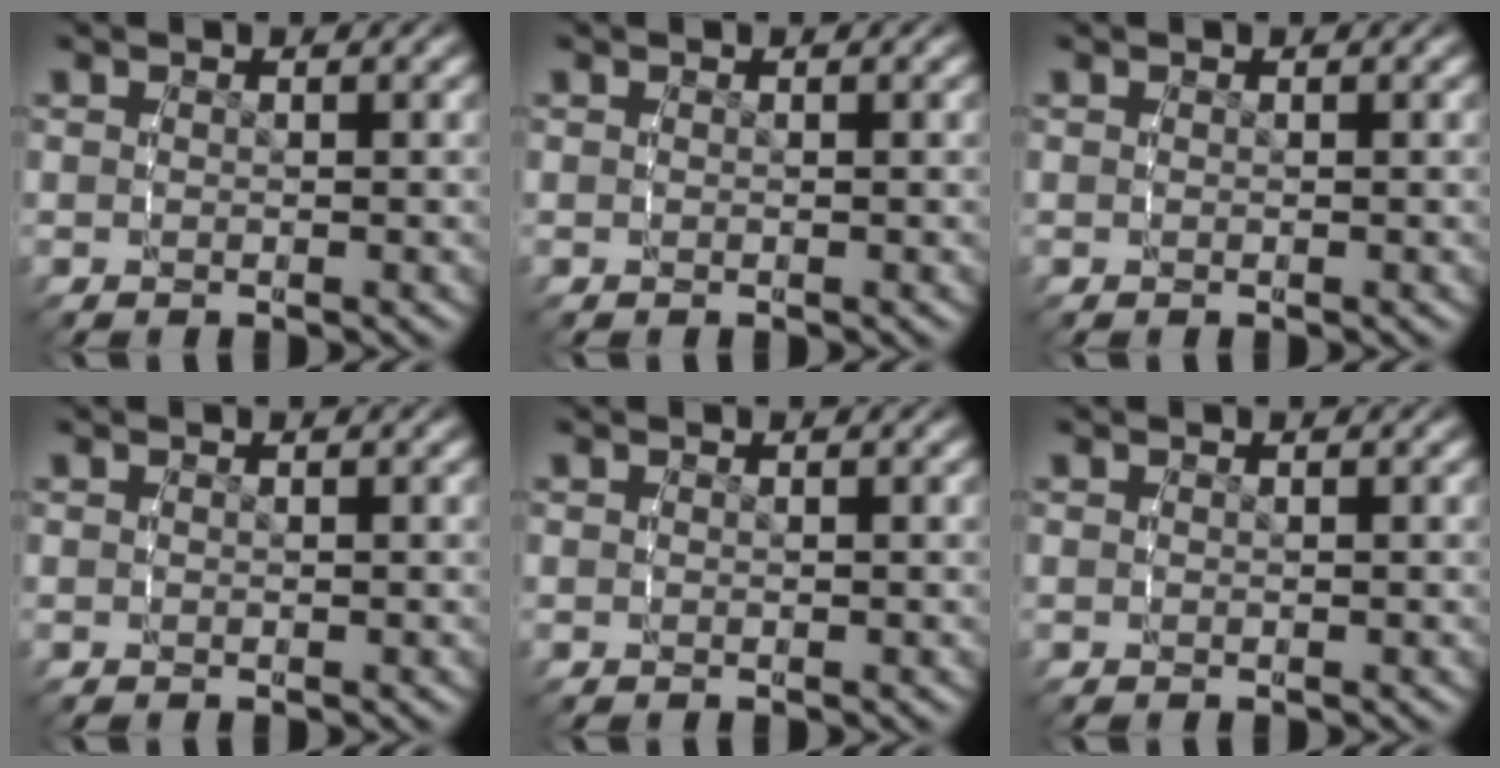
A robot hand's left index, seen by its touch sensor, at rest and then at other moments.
{"total": 0.0}
{"total": 0.0}
{"total": 0.0}
{"total": 0.0}
{"total": 0.0}